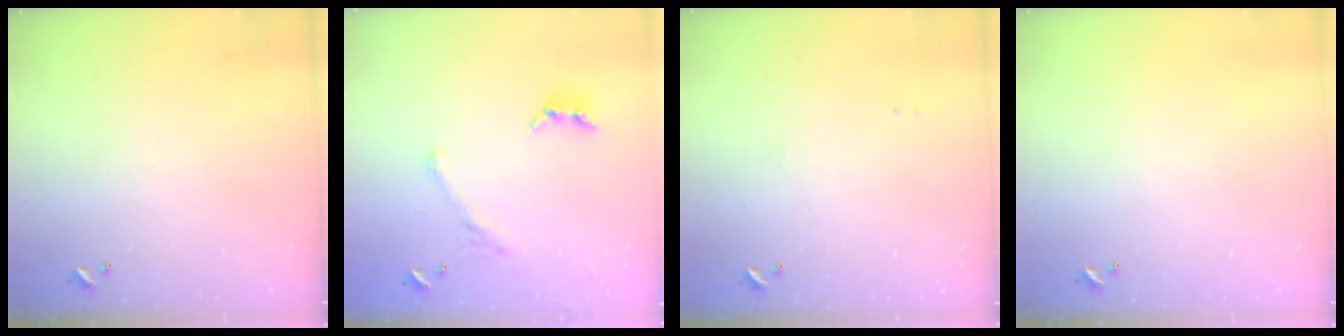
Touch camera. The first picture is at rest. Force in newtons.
{"total": 1.2, "press": 0.5, "slide": 1.1}
{"total": 0.9, "press": 0.8, "slide": 0.5}
{"total": 0.0}